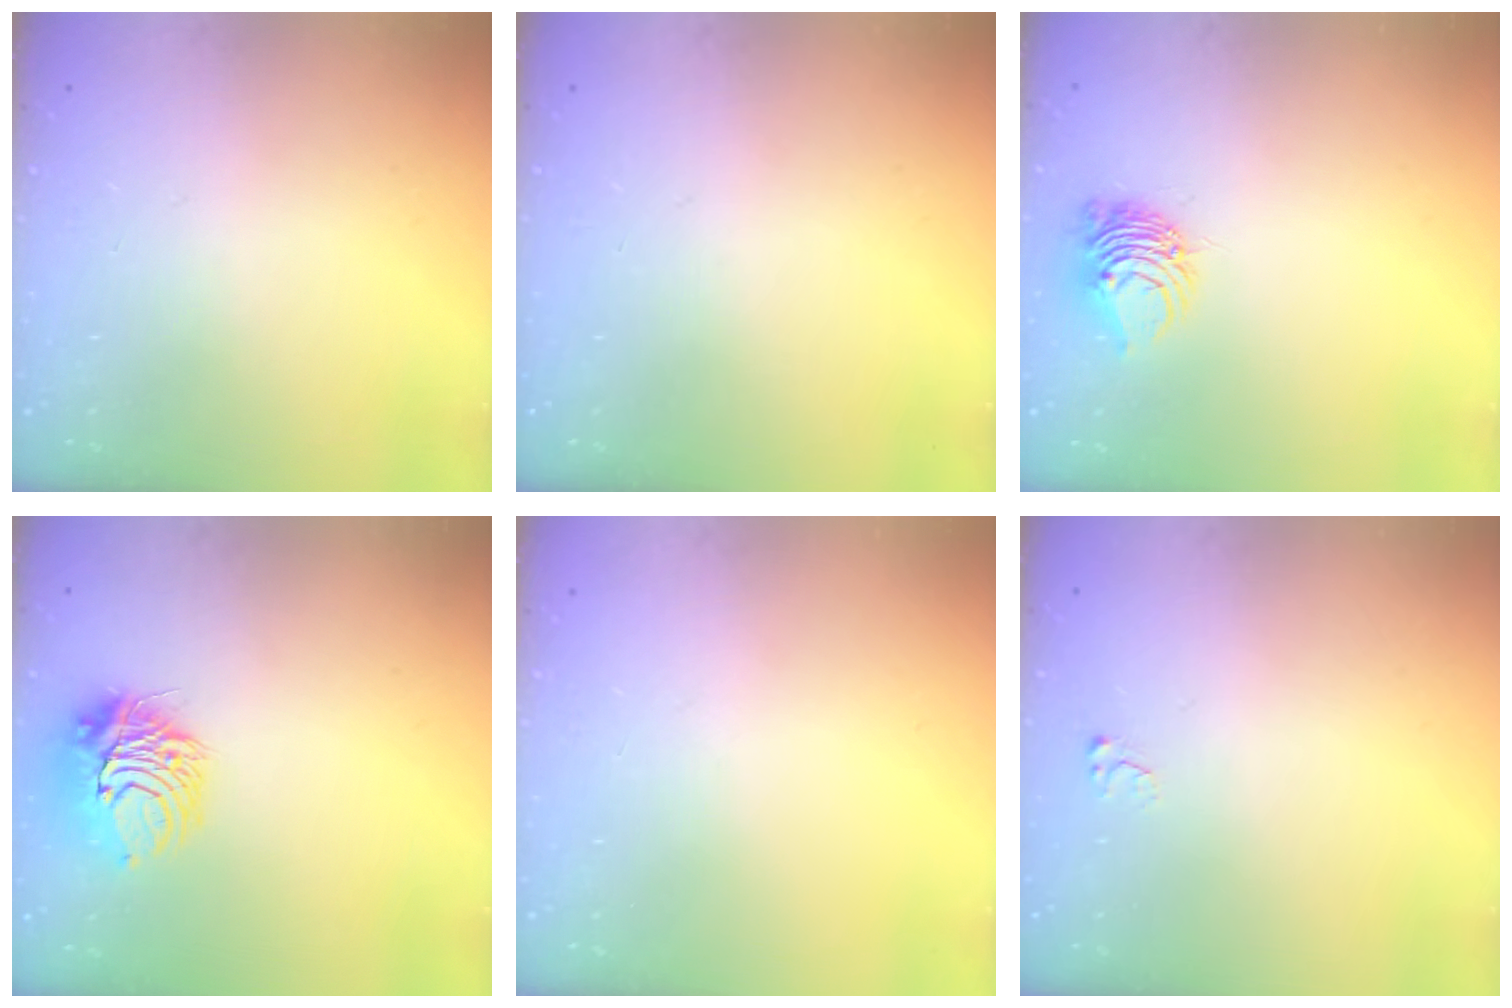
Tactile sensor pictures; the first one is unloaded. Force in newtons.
{"total": 0.0}
{"total": 8.0, "press": 8.0, "slide": 1.0}
{"total": 9.7, "press": 9.7, "slide": 0.5}
{"total": 0.0}
{"total": 2.5, "press": 2.5, "slide": 0.3}